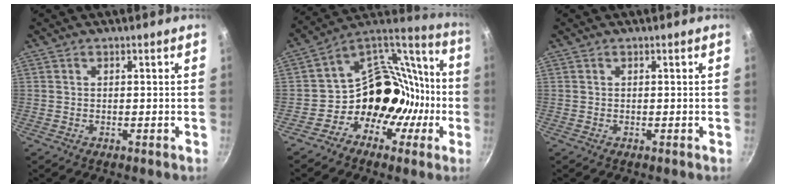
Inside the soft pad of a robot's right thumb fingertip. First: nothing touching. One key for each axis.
{"total": 18.8, "fx": -5.6, "fy": 15.3, "fz": 9.3, "tx": -0.084, "ty": 0.093, "tz": -0.101}
{"total": 0.0}